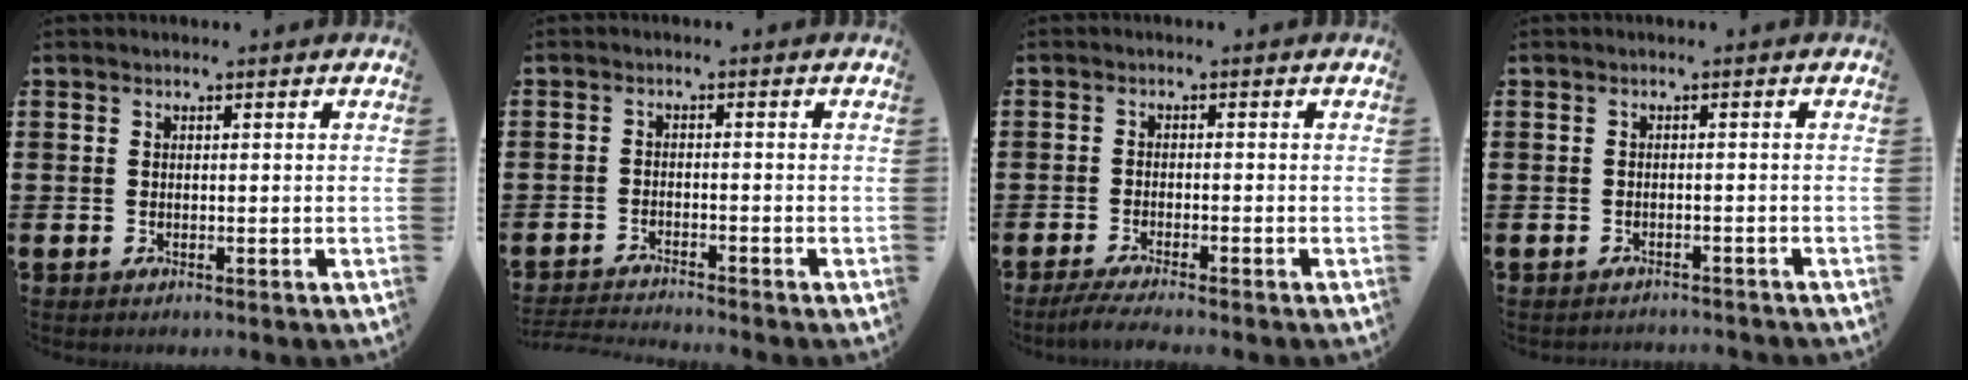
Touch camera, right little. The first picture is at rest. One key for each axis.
{"total": 1.9, "fx": -1.9, "fy": -0.2, "fz": 0.1, "tx": -0.004, "ty": 0.001, "tz": -0.039}
{"total": 2.2, "fx": -1.7, "fy": 0.0, "fz": 1.4, "tx": -0.021, "ty": 0.002, "tz": -0.032}
{"total": 1.0, "fx": -1.0, "fy": 0.0, "fz": -0.1, "tx": -0.002, "ty": 0.001, "tz": -0.020}